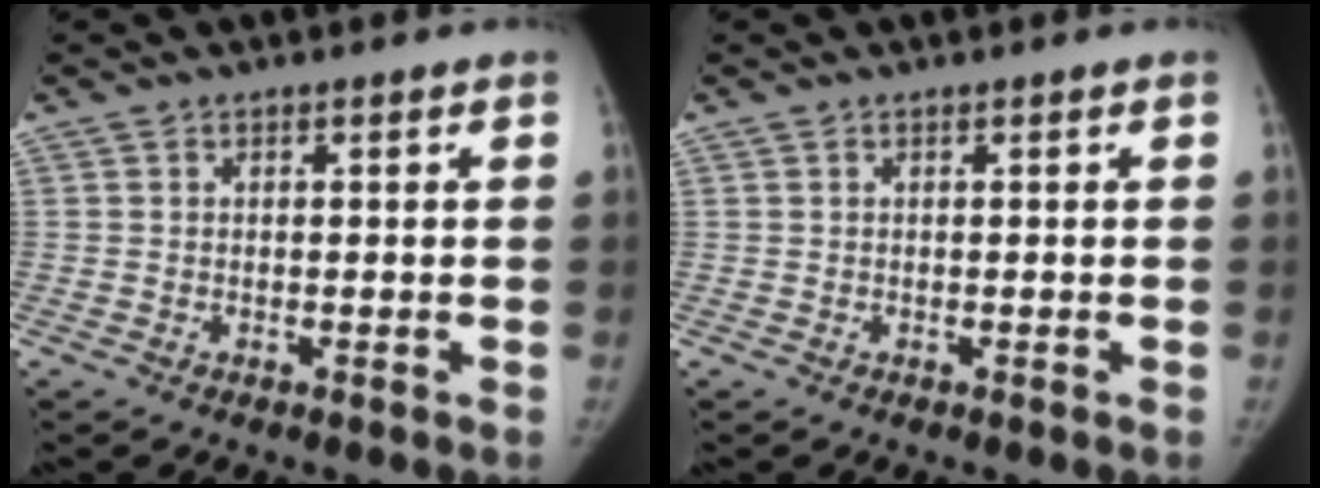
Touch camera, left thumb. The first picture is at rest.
{"total": 0.0}